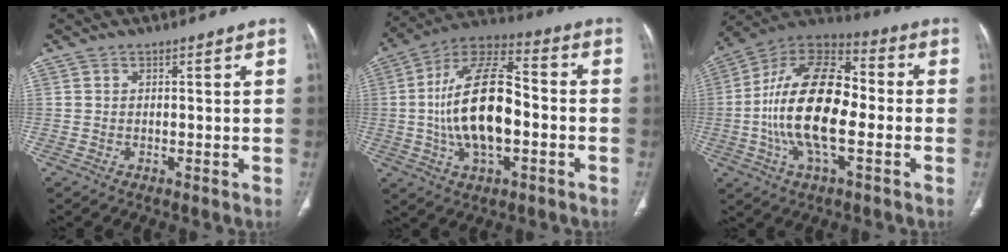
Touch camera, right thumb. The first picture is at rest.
{"total": 18.9, "force": [-2.3, 9.1, 16.4], "torque": [-0.300, 0.034, -0.043]}
{"total": 21.0, "force": [-2.8, 10.1, 18.1], "torque": [-0.322, 0.033, -0.055]}